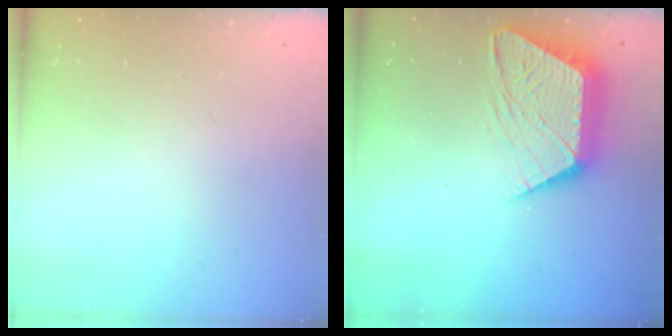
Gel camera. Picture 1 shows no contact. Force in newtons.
{"total": 14.6, "press": 14.6, "slide": 1.0}